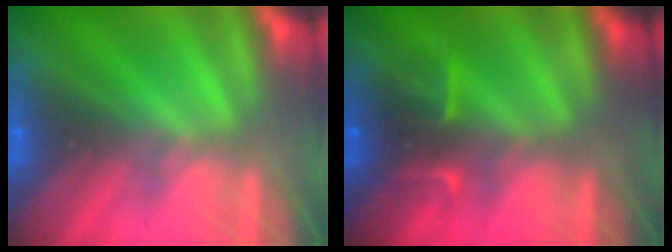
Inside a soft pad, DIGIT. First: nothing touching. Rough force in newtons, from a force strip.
{"total": 2.4}